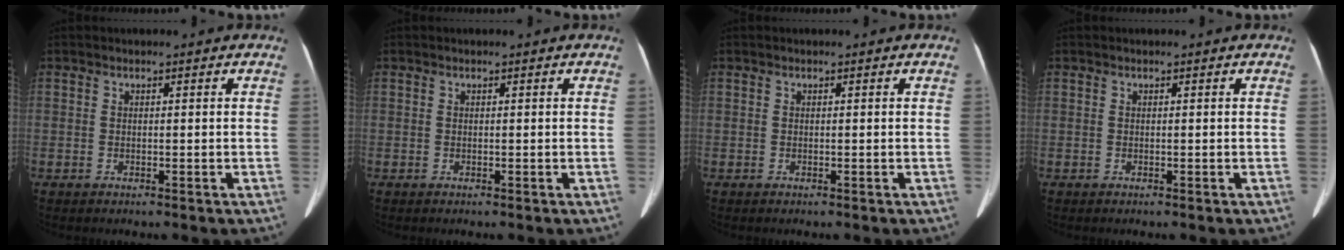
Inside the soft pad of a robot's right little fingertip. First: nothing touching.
{"total": 0.0}
{"total": 0.0}
{"total": 0.0}